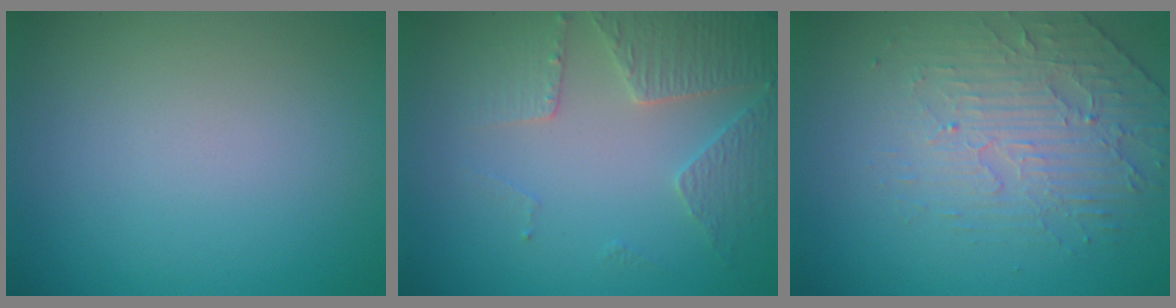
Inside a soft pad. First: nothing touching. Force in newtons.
{"total": 3.7, "press": 3.5, "slide": 1.2}
{"total": 4.5, "press": 3.3, "slide": 3.1}